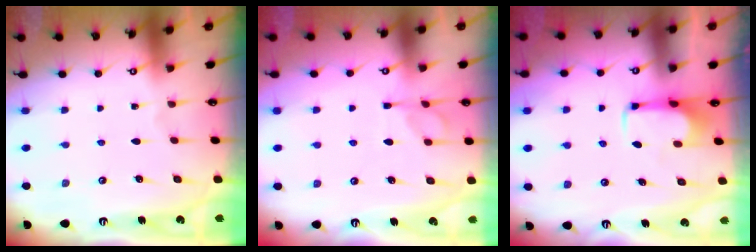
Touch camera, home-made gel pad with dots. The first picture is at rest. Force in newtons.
{"total": 2.1, "press": 1.7, "slide": 1.1}
{"total": 2.0, "press": 1.9, "slide": 0.4}